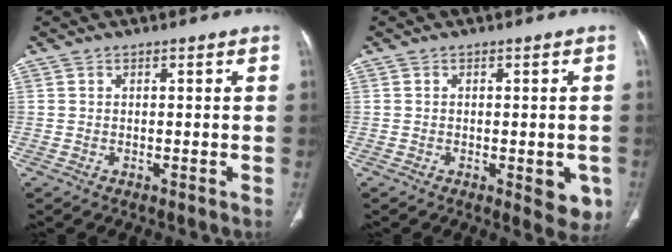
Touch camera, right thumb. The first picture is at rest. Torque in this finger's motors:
{"motor_torque": [0.50, 0.97, -0.21, 0.09, 0.12]}